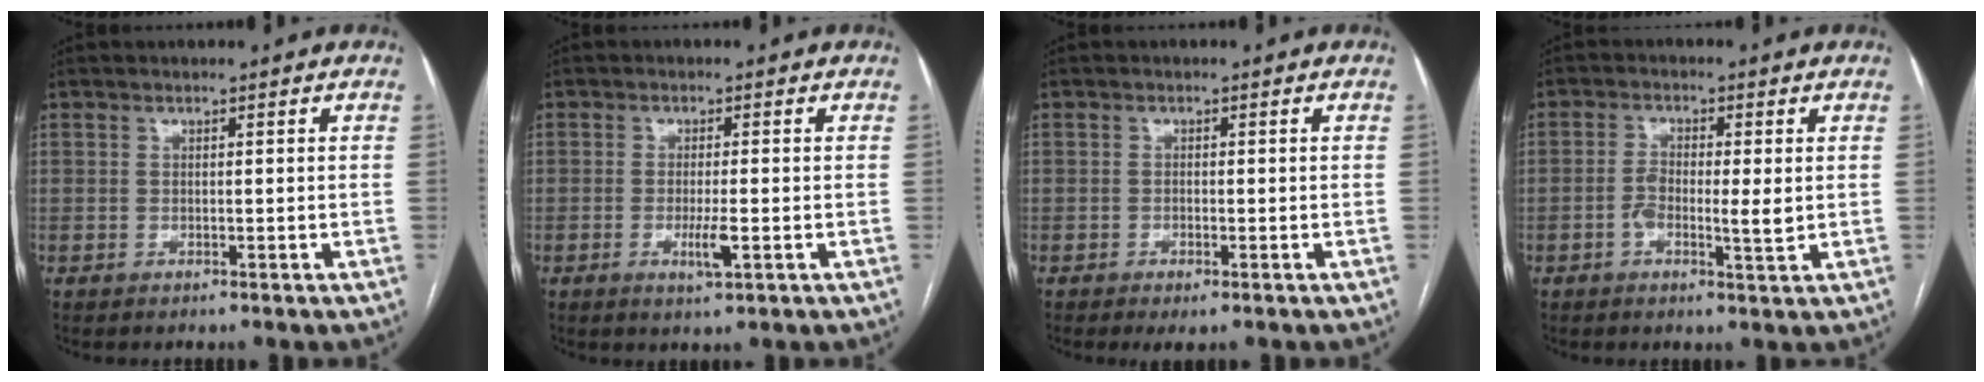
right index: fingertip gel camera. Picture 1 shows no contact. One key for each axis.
{"total": 3.3, "fx": -1.0, "fy": 0.4, "fz": 3.1, "tx": -0.059, "ty": -0.005, "tz": -0.013}
{"total": 2.0, "fx": -1.1, "fy": 0.5, "fz": 1.5, "tx": -0.025, "ty": -0.002, "tz": -0.015}
{"total": 4.6, "fx": -0.5, "fy": 1.3, "fz": 4.4, "tx": -0.083, "ty": 0.003, "tz": -0.008}